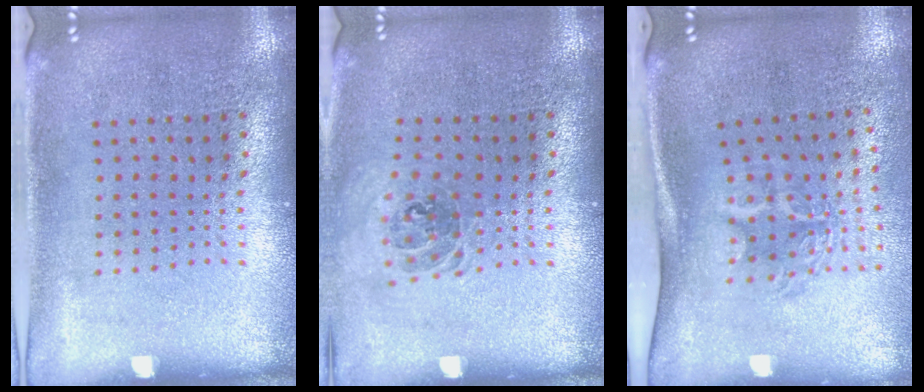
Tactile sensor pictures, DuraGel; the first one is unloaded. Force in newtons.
{"total": 0.9, "press": 0.8, "slide": 0.3}
{"total": 1.9, "press": 1.3, "slide": 1.5}